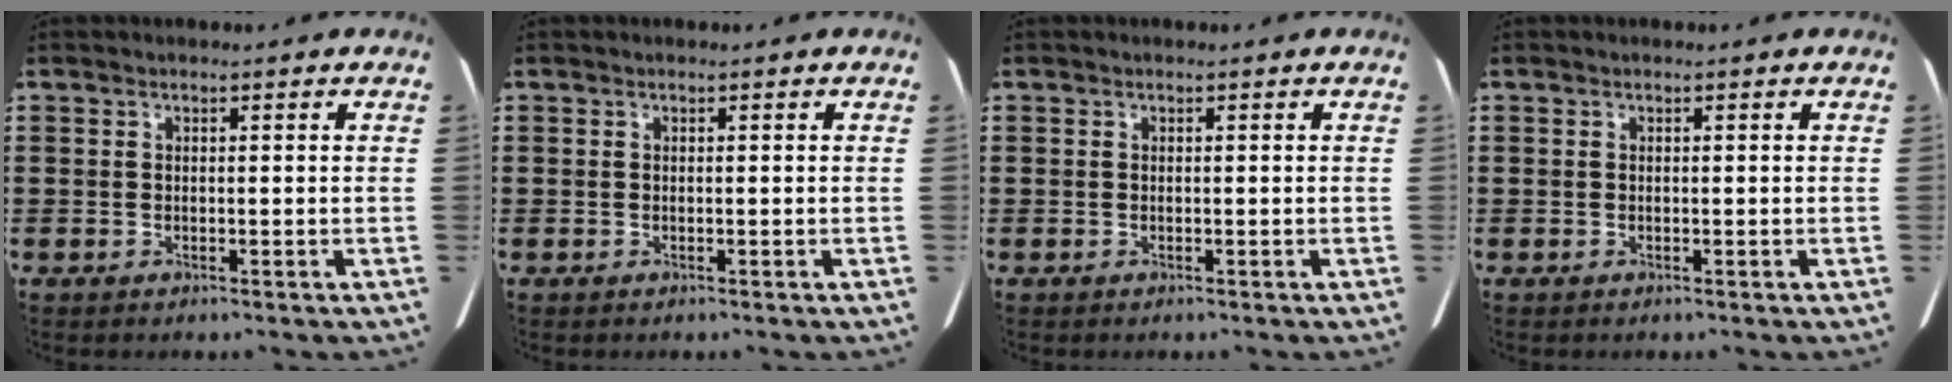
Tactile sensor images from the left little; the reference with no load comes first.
{"total": 0.0}
{"total": 0.0}
{"total": 0.0}